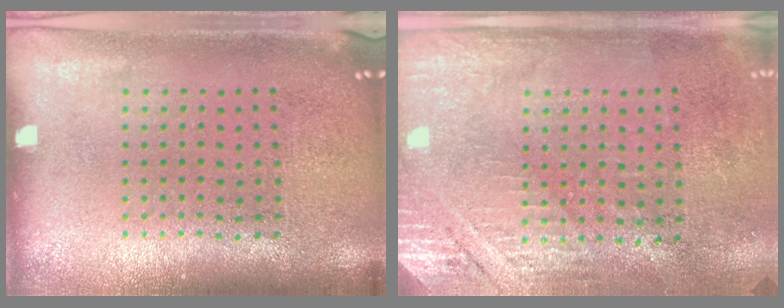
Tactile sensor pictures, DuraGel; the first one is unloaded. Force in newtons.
{"total": 2.8, "press": 2.6, "slide": 0.9}